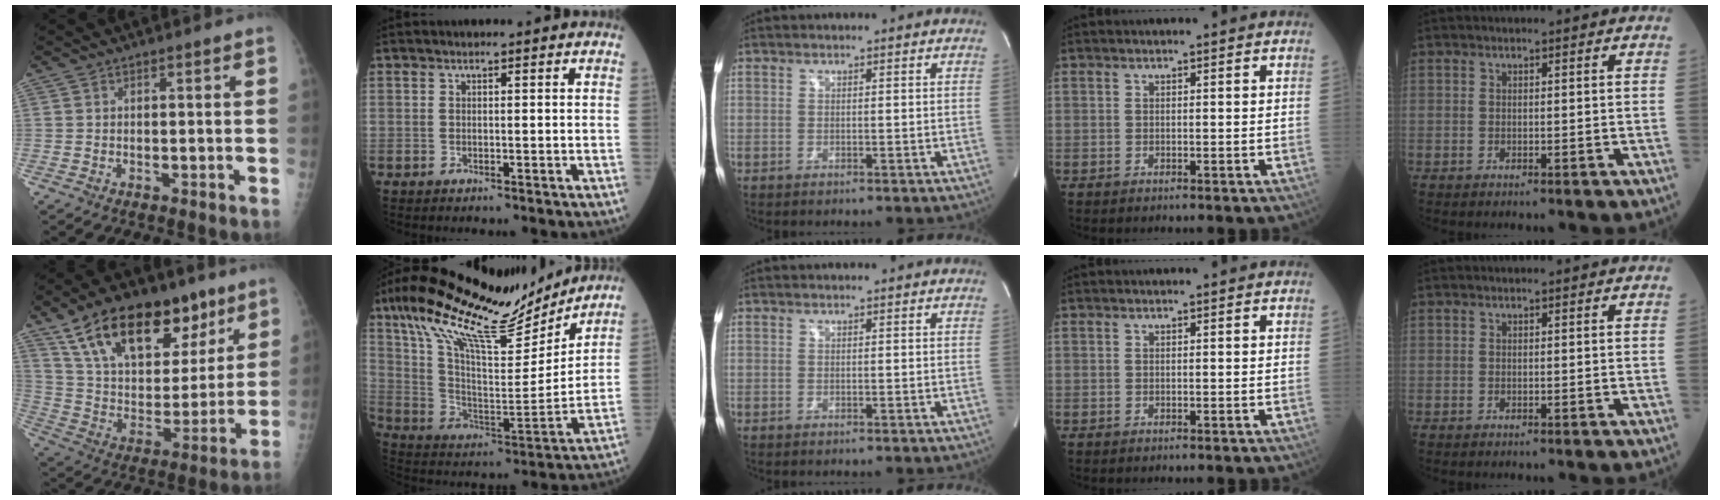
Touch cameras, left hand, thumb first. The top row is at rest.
{"thumb": {"total": 25.3, "force": [15.0, 13.3, 15.4], "torque": [-0.213, -0.030, 0.259]}, "index": {"total": 21.8, "force": [17.5, 4.2, 12.3], "torque": [-0.226, 0.012, 0.296]}}